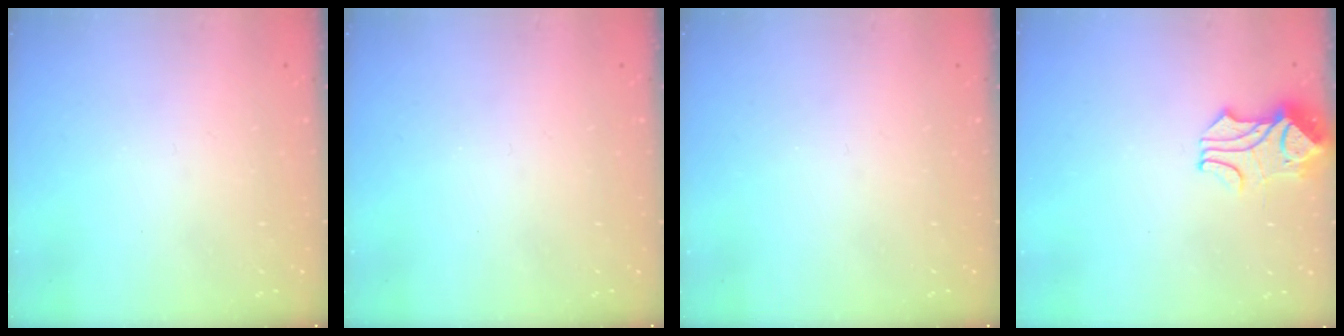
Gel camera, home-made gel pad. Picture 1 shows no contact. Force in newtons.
{"total": 0.0}
{"total": 0.0}
{"total": 1.8, "press": 1.4, "slide": 1.0}